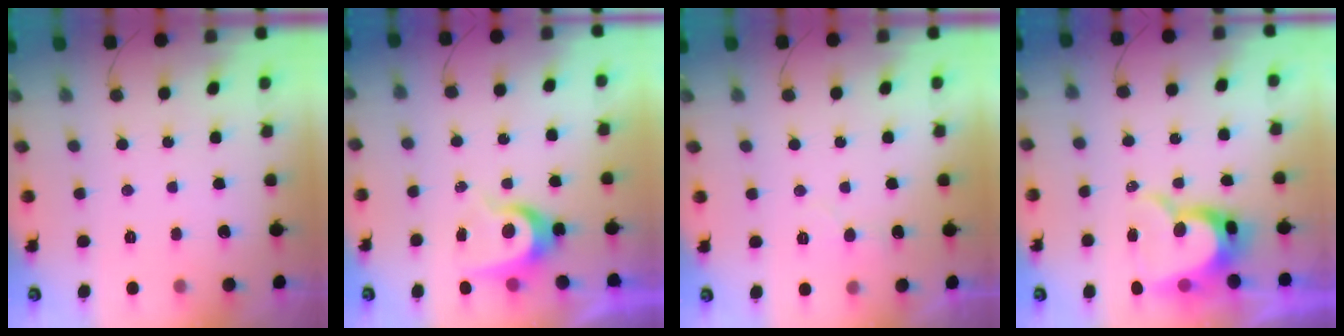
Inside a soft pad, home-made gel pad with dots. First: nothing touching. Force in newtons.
{"total": 7.7, "press": 7.7, "slide": 0.3}
{"total": 4.3, "press": 4.2, "slide": 0.4}
{"total": 12.1, "press": 12.0, "slide": 1.3}